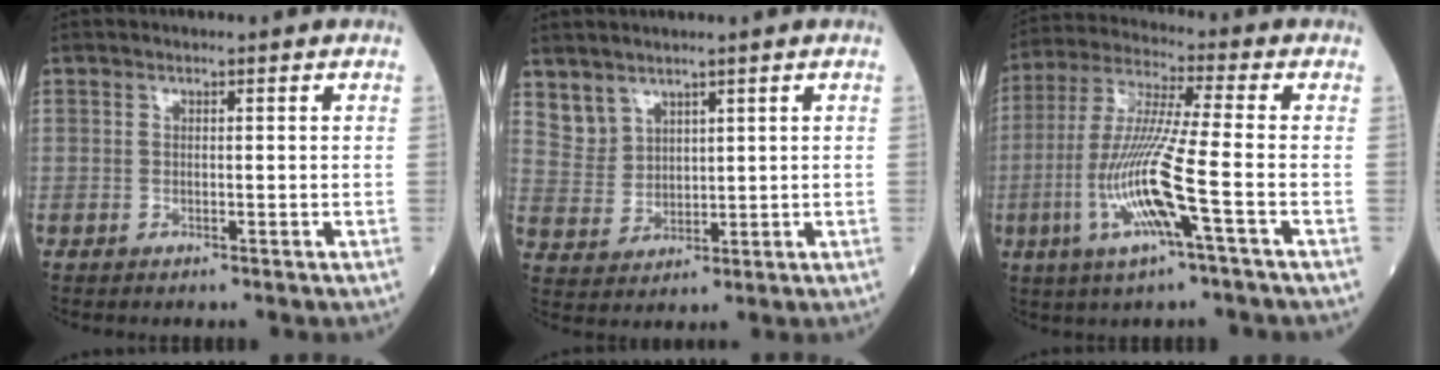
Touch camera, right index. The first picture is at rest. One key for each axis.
{"total": 4.2, "fx": 3.2, "fy": 2.6, "fz": 0.3, "tx": -0.013, "ty": 0.007, "tz": 0.077}
{"total": 12.9, "fx": -4.1, "fy": -0.3, "fz": 12.2, "tx": -0.256, "ty": -0.008, "tz": -0.086}